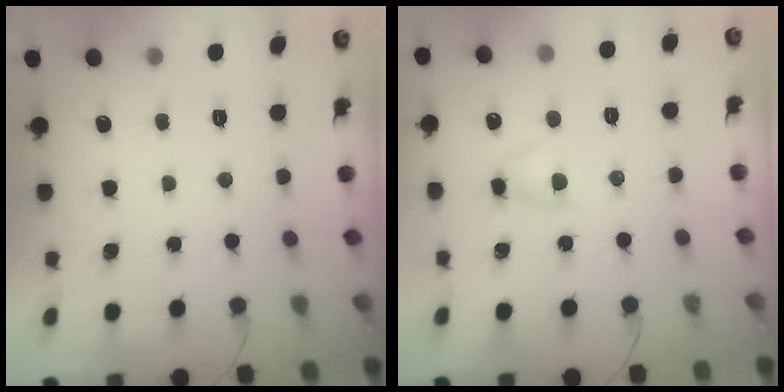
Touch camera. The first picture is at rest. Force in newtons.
{"total": 3.7, "press": 3.6, "slide": 0.7}